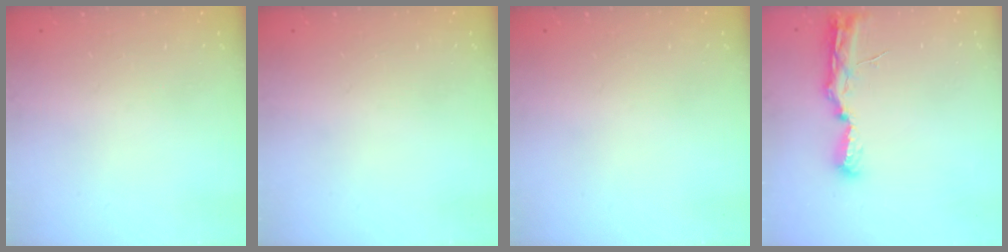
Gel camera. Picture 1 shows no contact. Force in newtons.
{"total": 0.0}
{"total": 0.0}
{"total": 8.3, "press": 8.3, "slide": 1.0}